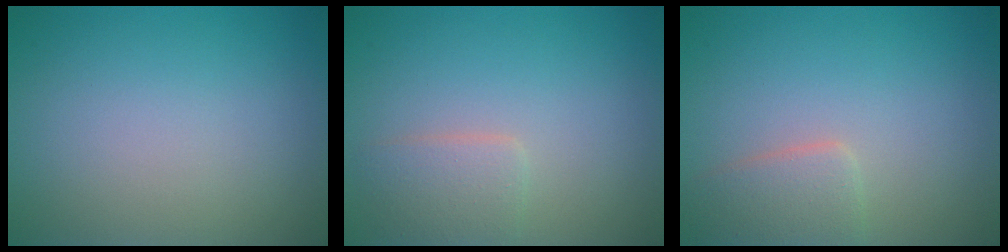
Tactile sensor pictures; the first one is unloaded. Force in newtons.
{"total": 2.3, "press": 2.3, "slide": 0.1}
{"total": 2.6, "press": 2.5, "slide": 0.3}